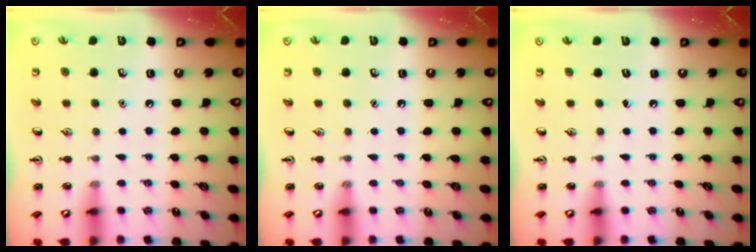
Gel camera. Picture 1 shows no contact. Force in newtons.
{"total": 0.0}
{"total": 0.0}